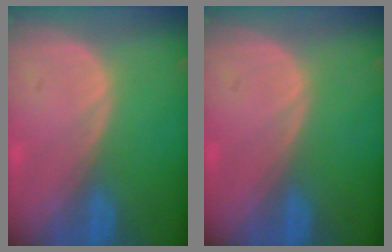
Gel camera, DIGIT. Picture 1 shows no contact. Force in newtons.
{"total": 0.0}